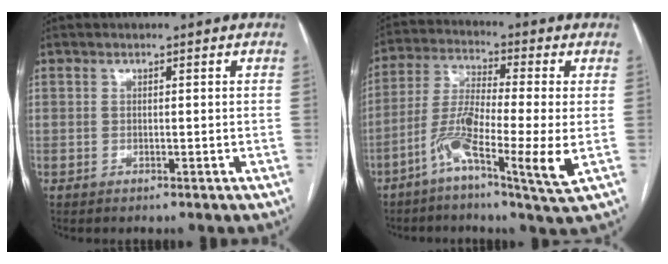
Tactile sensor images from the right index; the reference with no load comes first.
{"total": 11.2, "force": [-4.0, 0.1, 10.5], "torque": [-0.209, -0.007, -0.082]}